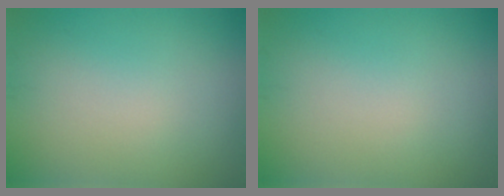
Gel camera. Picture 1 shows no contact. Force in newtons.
{"total": 0.0}